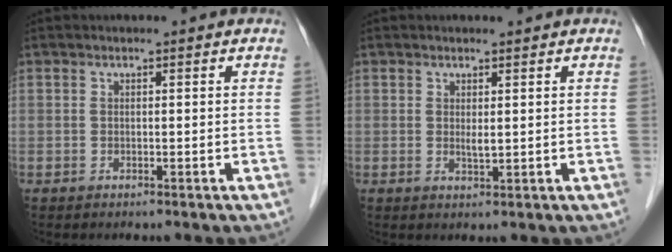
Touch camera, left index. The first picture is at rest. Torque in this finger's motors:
{"motor_torque": [0.37, 0.25, 0.08, 0.04]}